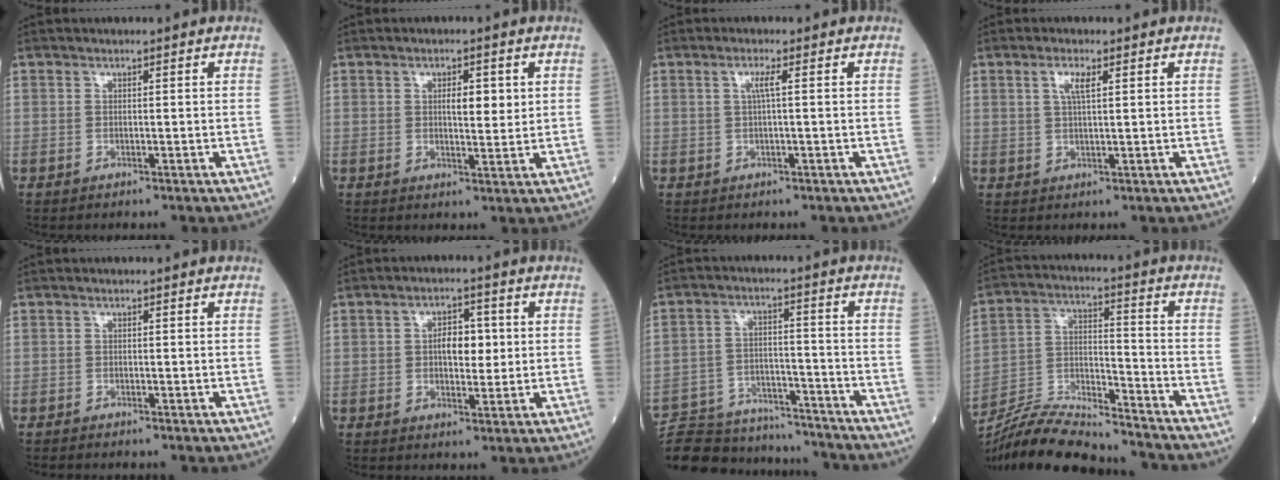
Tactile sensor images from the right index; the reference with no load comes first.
{"total": 3.7, "force": [1.0, 1.2, 3.3], "torque": [-0.050, -0.002, 0.013]}
{"total": 1.8, "force": [0.3, -0.2, 1.7], "torque": [-0.034, 0.002, 0.005]}
{"total": 2.8, "force": [1.2, 0.4, 2.5], "torque": [-0.053, 0.003, 0.022]}
{"total": 1.1, "force": [-1.0, 0.1, 0.3], "torque": [-0.007, -0.001, -0.015]}
{"total": 4.8, "force": [0.5, 2.4, 4.1], "torque": [-0.065, 0.008, 0.009]}
{"total": 20.2, "force": [-18.9, 4.5, 5.3], "torque": [-0.125, 0.003, -0.280]}
{"total": 16.6, "force": [-15.7, 1.4, 5.1], "torque": [-0.100, 0.009, -0.274]}